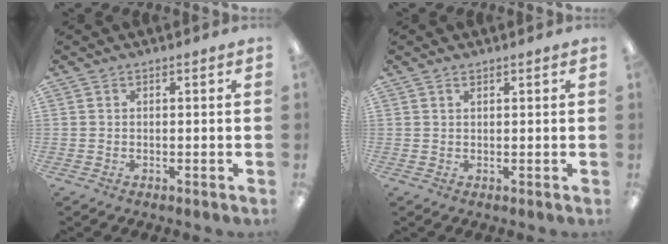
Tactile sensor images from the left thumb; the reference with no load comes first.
{"total": 0.9, "force": [0.7, 0.4, 0.4], "torque": [-0.009, 0.000, 0.013]}